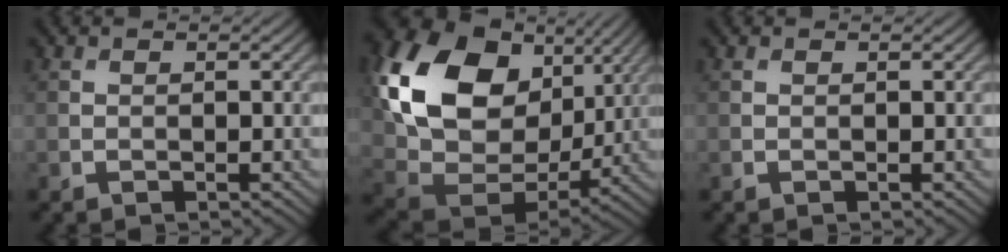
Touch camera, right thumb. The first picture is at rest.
{"total": 18.5, "force": [6.0, 13.2, 11.4], "torque": [-0.263, 0.011, 0.124]}
{"total": 0.0}